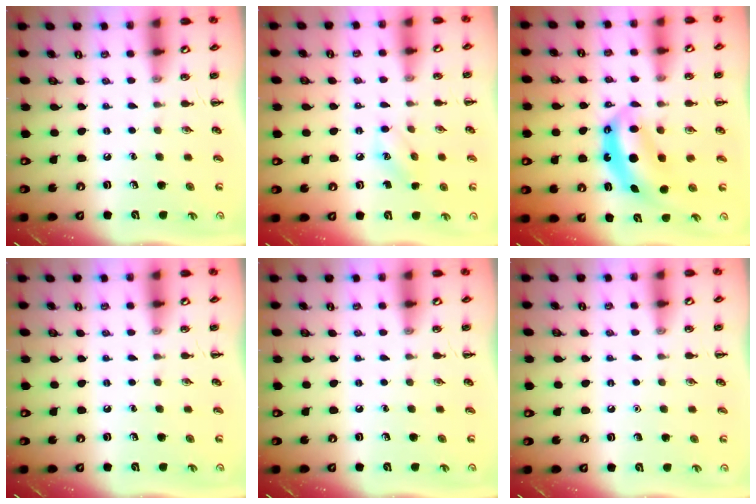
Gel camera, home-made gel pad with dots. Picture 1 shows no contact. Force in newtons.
{"total": 6.8, "press": 6.7, "slide": 1.3}
{"total": 7.0, "press": 6.9, "slide": 1.4}
{"total": 0.0}
{"total": 0.0}
{"total": 1.6, "press": 1.6, "slide": 0.1}